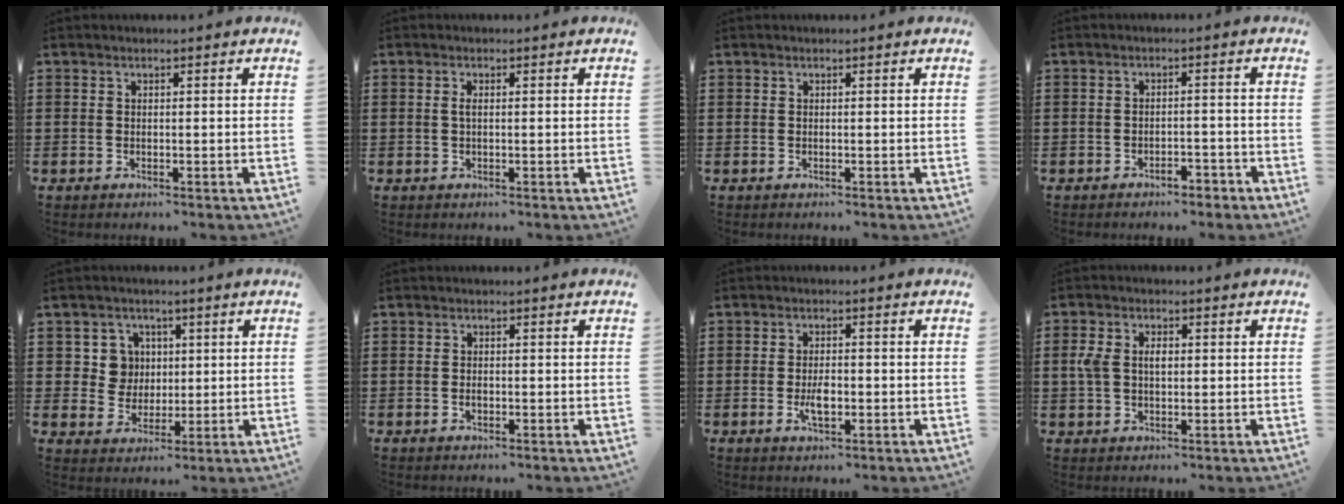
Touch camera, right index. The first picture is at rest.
{"total": 1.1, "force": [0.0, 0.3, 1.1], "torque": [-0.029, -0.001, -0.003]}
{"total": 0.0}
{"total": 2.2, "force": [-2.1, 0.5, 0.5], "torque": [-0.014, 0.001, -0.043]}
{"total": 5.7, "force": [1.2, 5.3, 1.6], "torque": [-0.058, 0.018, 0.022]}
{"total": 0.9, "force": [-0.3, 0.5, 0.7], "torque": [-0.015, -0.002, -0.006]}
{"total": 3.6, "force": [-0.9, 1.4, 3.2], "torque": [-0.071, -0.004, -0.019]}
{"total": 3.6, "force": [0.4, 2.3, 2.8], "torque": [-0.067, 0.008, 0.003]}